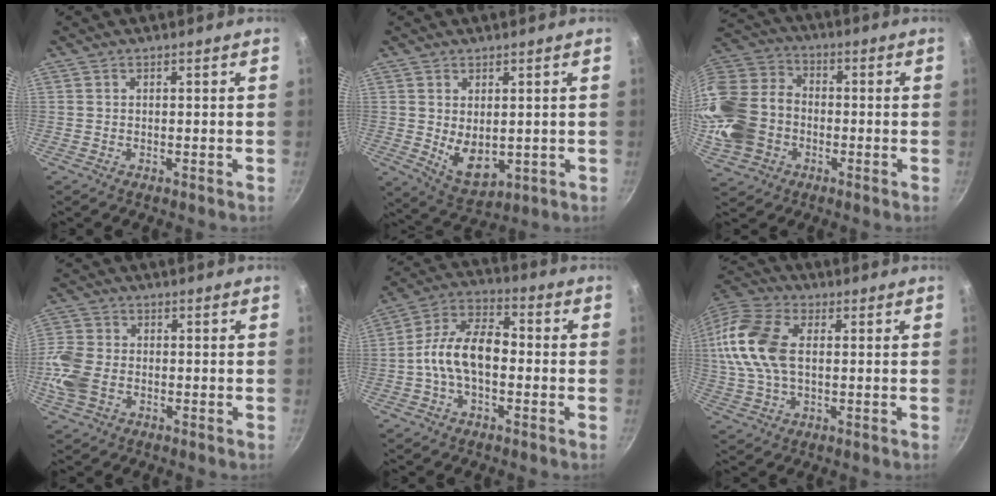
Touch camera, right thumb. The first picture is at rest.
{"total": 7.4, "force": [0.6, 4.6, 5.7], "torque": [-0.081, -0.022, 0.030]}
{"total": 20.6, "force": [-4.2, 16.2, 11.9], "torque": [-0.271, 0.046, -0.083]}
{"total": 9.3, "force": [-2.3, 6.7, 6.1], "torque": [-0.138, 0.010, -0.057]}
{"total": 12.0, "force": [-1.7, 6.9, 9.7], "torque": [-0.154, 0.045, -0.048]}
{"total": 15.9, "force": [1.5, 9.8, 12.4], "torque": [-0.247, 0.023, 0.017]}